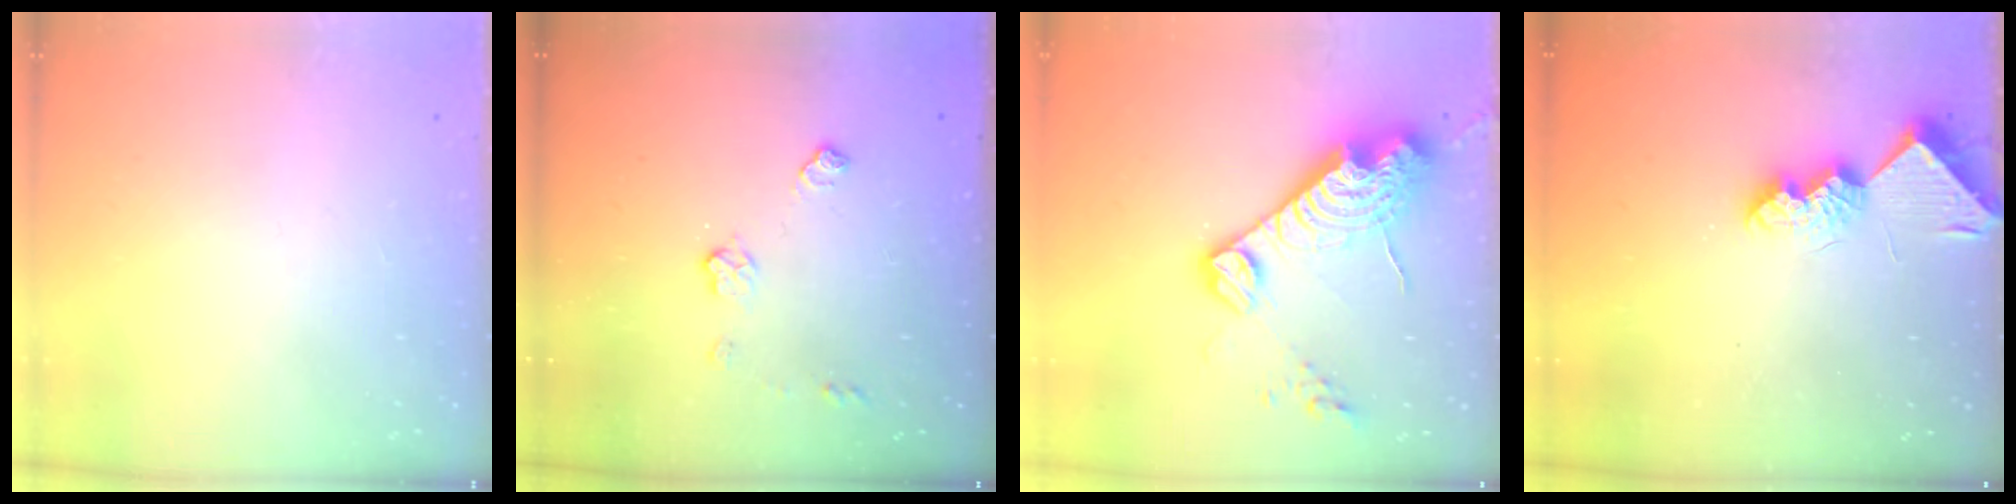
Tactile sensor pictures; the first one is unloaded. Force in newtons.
{"total": 6.8, "press": 6.8, "slide": 0.3}
{"total": 17.5, "press": 17.4, "slide": 1.6}
{"total": 9.5, "press": 9.5, "slide": 0.1}